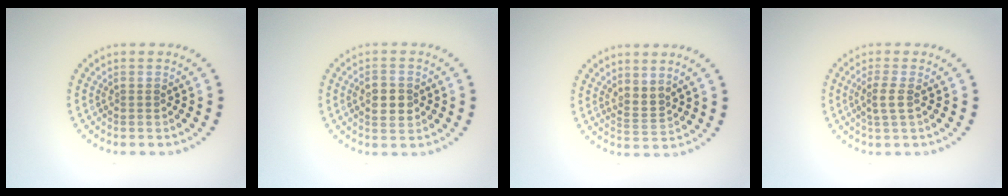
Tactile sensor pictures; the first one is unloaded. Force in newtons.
{"total": 2.8, "press": 2.8, "slide": 0.1}
{"total": 2.0, "press": 1.5, "slide": 1.4}
{"total": 1.8, "press": 1.6, "slide": 0.7}